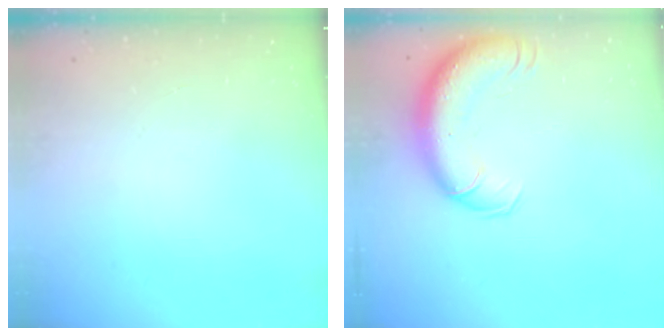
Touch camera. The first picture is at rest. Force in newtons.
{"total": 14.3, "press": 13.9, "slide": 3.3}